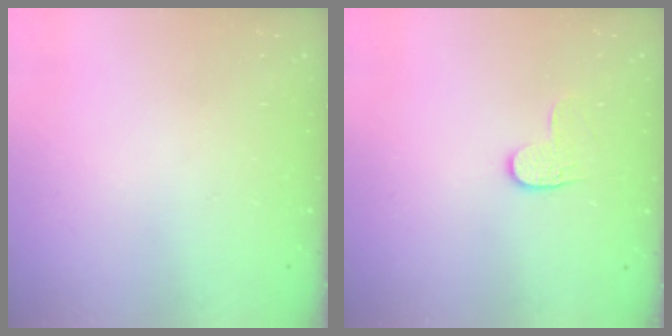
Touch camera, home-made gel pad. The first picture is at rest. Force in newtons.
{"total": 4.0, "press": 4.0, "slide": 0.5}